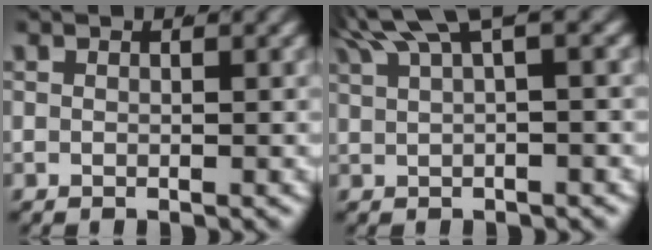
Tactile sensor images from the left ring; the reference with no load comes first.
{"total": 4.8, "force": [3.1, 1.1, 3.4], "torque": [-0.045, 0.018, 0.054]}